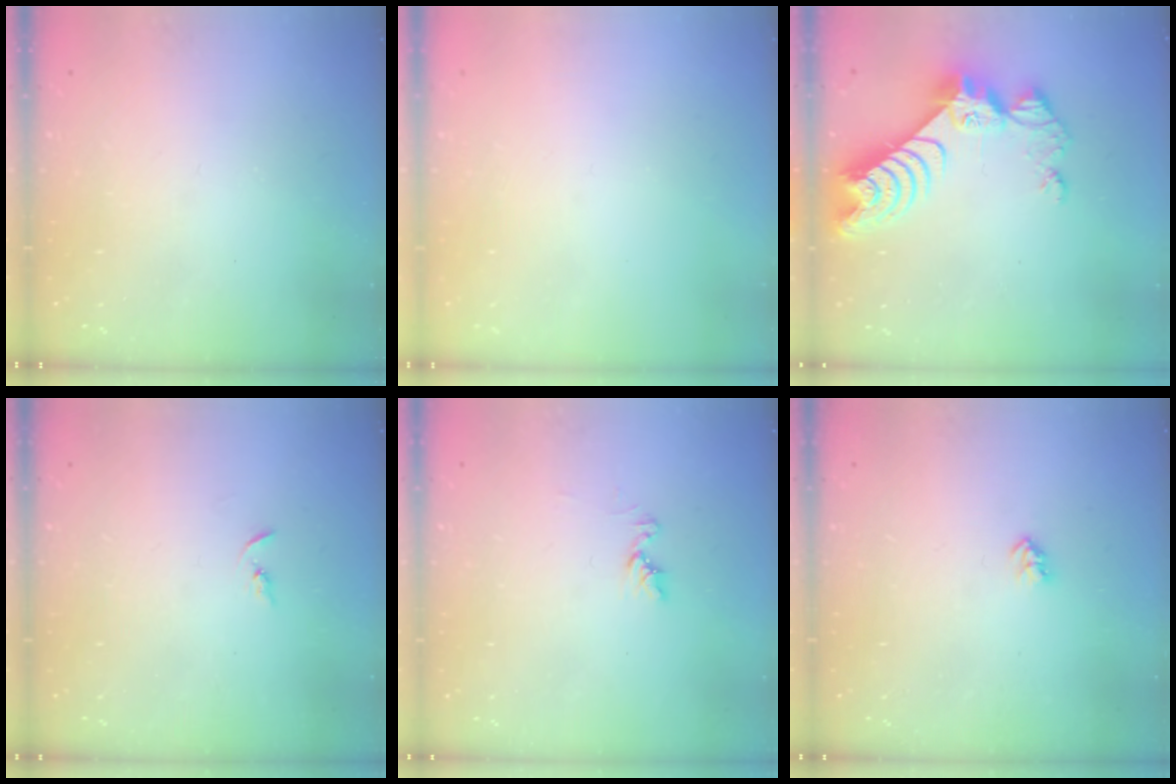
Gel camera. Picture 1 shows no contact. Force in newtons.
{"total": 0.0}
{"total": 11.1, "press": 11.0, "slide": 1.0}
{"total": 2.2, "press": 2.2, "slide": 0.2}
{"total": 6.4, "press": 6.3, "slide": 0.7}
{"total": 2.6, "press": 2.6, "slide": 0.4}